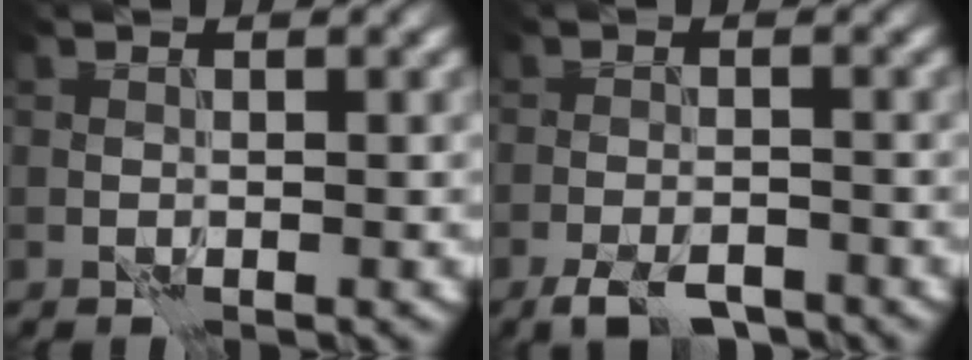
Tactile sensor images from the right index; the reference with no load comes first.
{"total": 3.6, "force": [-2.8, 1.1, 2.0], "torque": [-0.031, -0.006, -0.049]}